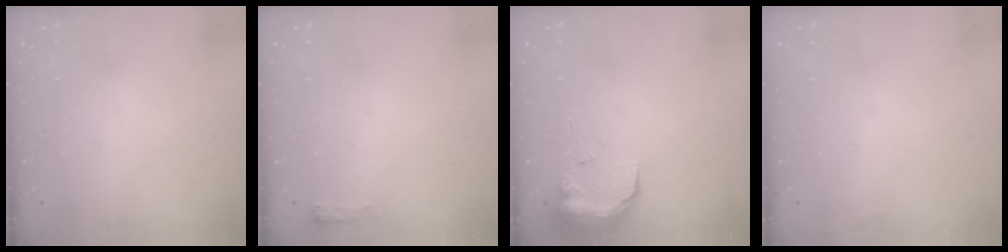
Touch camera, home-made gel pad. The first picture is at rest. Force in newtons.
{"total": 3.3, "press": 3.2, "slide": 1.0}
{"total": 9.3, "press": 9.2, "slide": 0.7}
{"total": 2.9, "press": 2.4, "slide": 1.6}